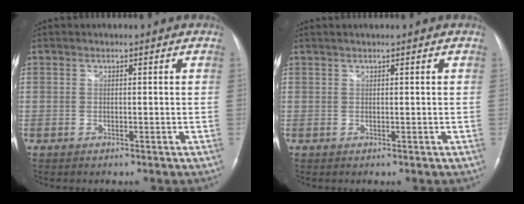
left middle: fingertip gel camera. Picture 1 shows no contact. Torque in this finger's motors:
{"motor_torque": [0.13, -0.30, 0.10, -0.01]}